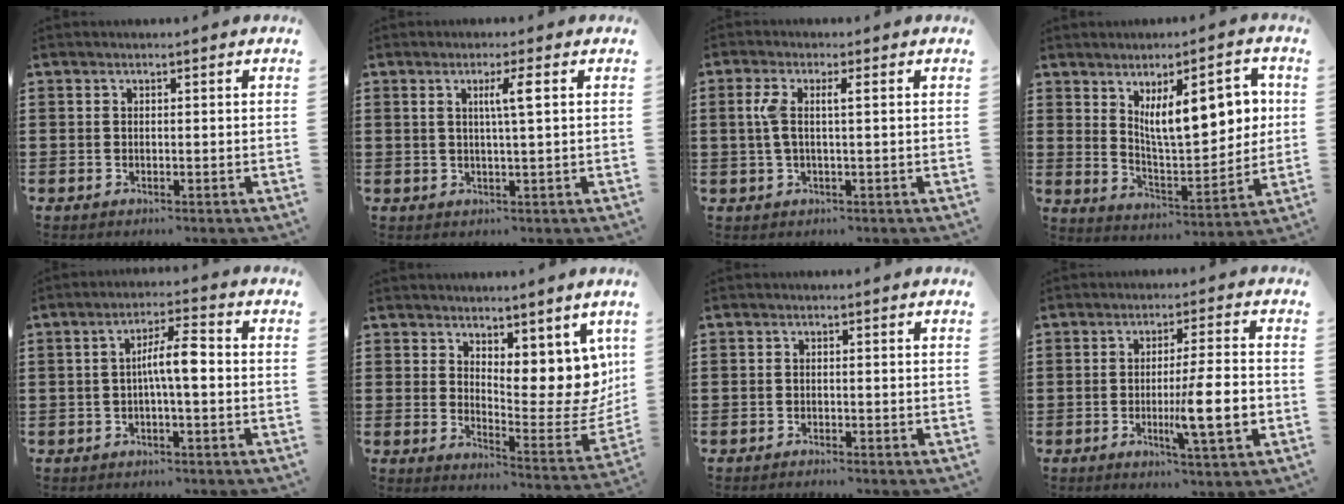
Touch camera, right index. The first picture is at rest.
{"total": 3.6, "force": [0.9, -0.1, 3.4], "torque": [-0.068, 0.000, 0.010]}
{"total": 3.6, "force": [0.3, 0.7, 3.5], "torque": [-0.083, -0.003, -0.002]}
{"total": 12.7, "force": [4.5, 4.7, 10.9], "torque": [-0.170, -0.005, 0.073]}
{"total": 5.7, "force": [-0.4, 1.0, 5.6], "torque": [-0.103, 0.010, -0.011]}
{"total": 8.2, "force": [5.1, 4.4, 4.8], "torque": [-0.061, -0.048, 0.094]}
{"total": 0.8, "force": [-0.8, 0.0, 0.1], "torque": [-0.003, -0.001, -0.016]}
{"total": 9.5, "force": [-2.3, 0.8, 9.2], "torque": [-0.148, -0.014, -0.041]}